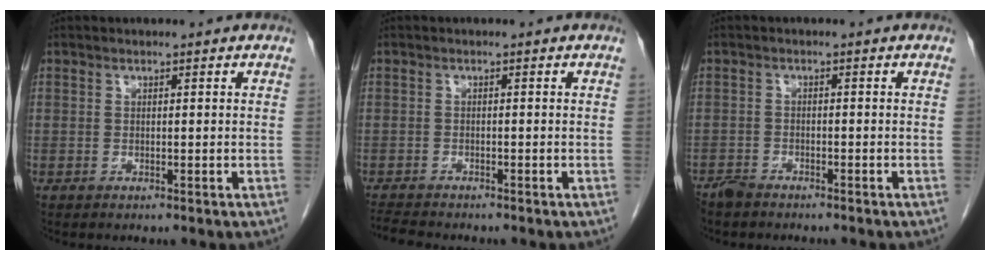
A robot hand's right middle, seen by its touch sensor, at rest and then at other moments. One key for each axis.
{"total": 4.3, "fx": -4.0, "fy": 0.6, "fz": 1.3, "tx": -0.024, "ty": -0.013, "tz": -0.067}
{"total": 2.9, "fx": -2.6, "fy": 0.9, "fz": 0.8, "tx": -0.019, "ty": -0.003, "tz": -0.042}